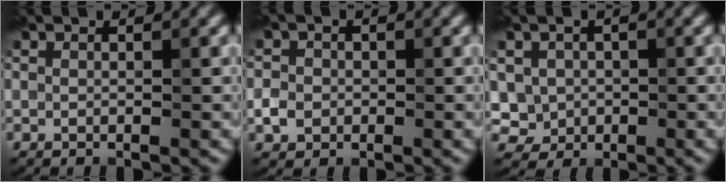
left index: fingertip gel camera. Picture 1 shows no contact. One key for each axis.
{"total": 1.9, "fx": -0.4, "fy": 1.8, "fz": 0.7, "tx": -0.007, "ty": 0.000, "tz": -0.013}
{"total": 3.3, "fx": 0.2, "fy": 3.1, "fz": 1.1, "tx": -0.011, "ty": 0.000, "tz": 0.000}